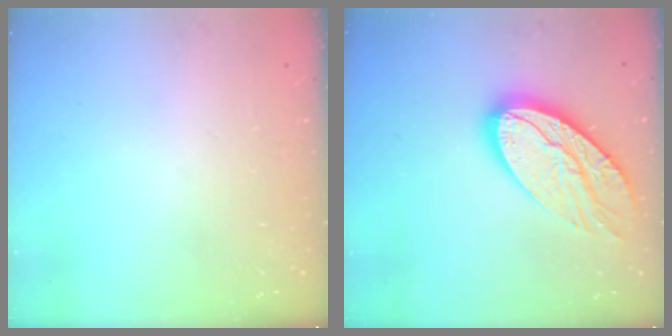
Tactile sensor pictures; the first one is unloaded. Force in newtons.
{"total": 18.2, "press": 18.1, "slide": 1.7}